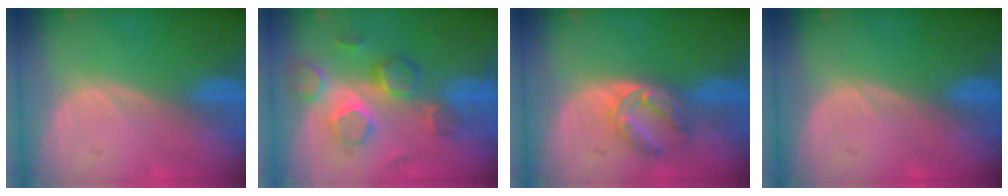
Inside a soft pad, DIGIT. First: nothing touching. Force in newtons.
{"total": 9.1, "press": 7.8, "slide": 4.6}
{"total": 5.8, "press": 5.5, "slide": 1.8}
{"total": 0.0}